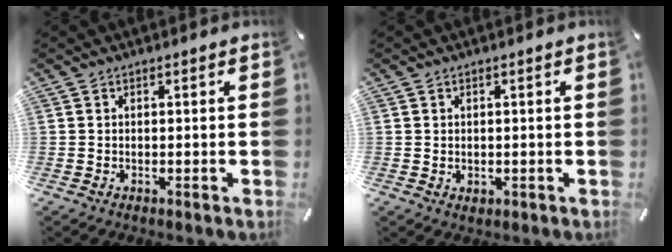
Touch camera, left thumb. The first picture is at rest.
{"total": 0.9, "force": [0.2, 0.8, 0.3], "torque": [-0.007, 0.004, 0.003]}